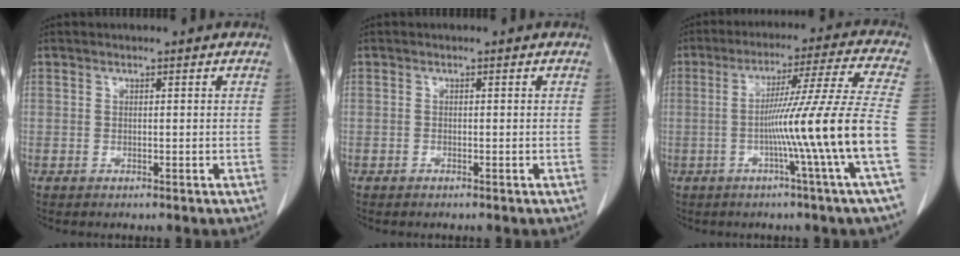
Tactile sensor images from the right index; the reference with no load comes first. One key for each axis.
{"total": 0.0}
{"total": 15.9, "fx": -3.8, "fy": -3.7, "fz": 15.0, "tx": -0.235, "ty": -0.007, "tz": -0.068}